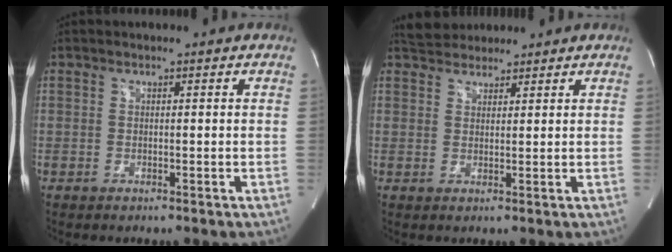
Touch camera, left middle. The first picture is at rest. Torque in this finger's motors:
{"motor_torque": [0.04, -0.04, -0.06, 0.01]}